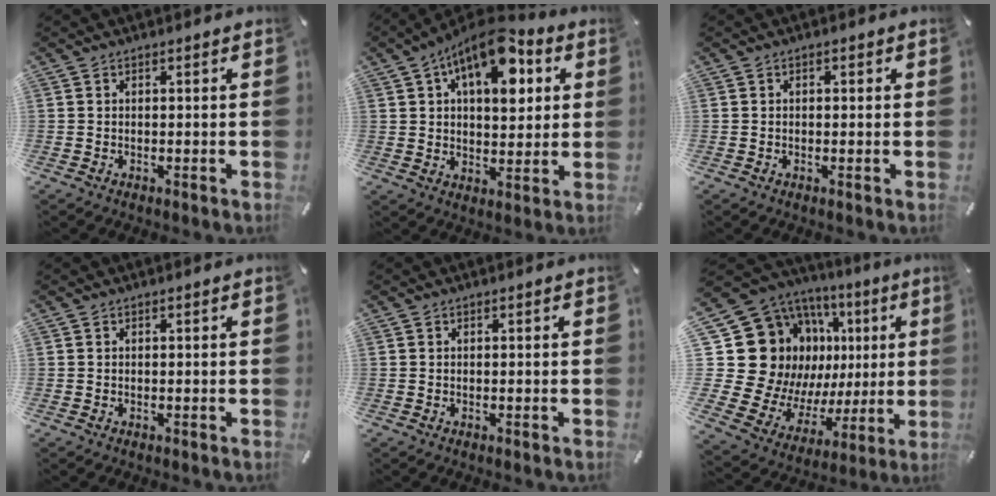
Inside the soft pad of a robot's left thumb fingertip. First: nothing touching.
{"total": 15.3, "force": [6.7, 8.2, 11.0], "torque": [-0.154, -0.023, 0.112]}
{"total": 0.6, "force": [0.0, 0.5, 0.3], "torque": [-0.006, 0.004, -0.002]}
{"total": 0.0}
{"total": 0.0}
{"total": 25.7, "force": [6.3, 19.9, 15.1], "torque": [-0.263, -0.078, 0.167]}